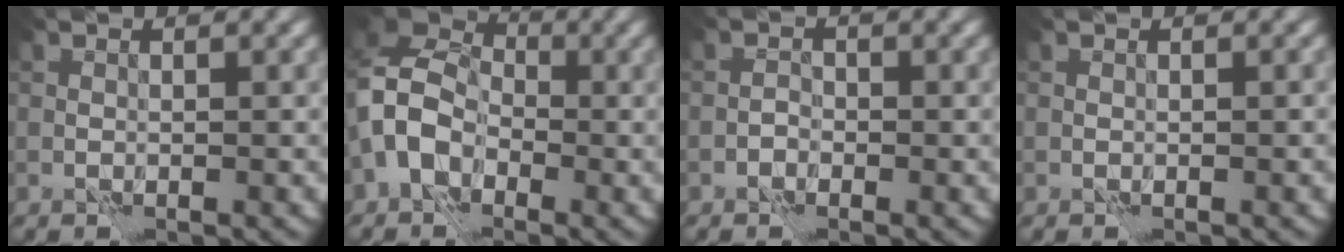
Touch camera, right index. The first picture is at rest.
{"total": 6.8, "force": [-2.7, 5.2, 3.5], "torque": [-0.072, 0.002, -0.063]}
{"total": 0.8, "force": [-0.6, 0.5, 0.2], "torque": [-0.003, 0.005, -0.015]}
{"total": 0.5, "force": [-0.3, 0.1, 0.4], "torque": [-0.007, -0.001, -0.005]}